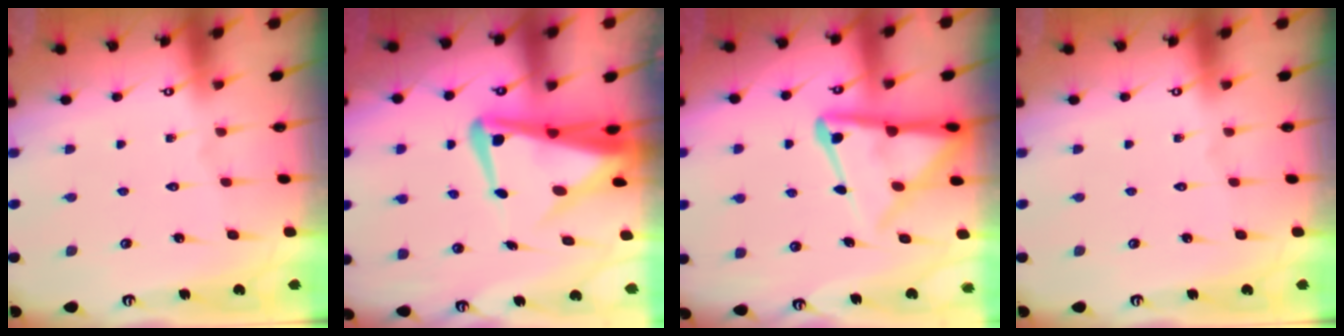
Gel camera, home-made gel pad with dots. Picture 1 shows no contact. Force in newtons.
{"total": 7.9, "press": 7.7, "slide": 1.5}
{"total": 12.6, "press": 12.5, "slide": 1.2}
{"total": 0.0}